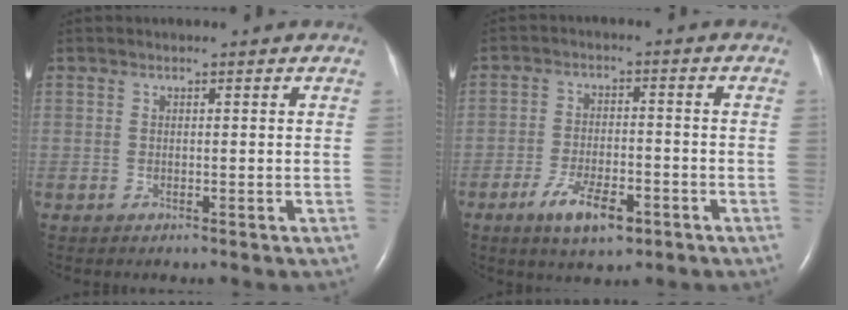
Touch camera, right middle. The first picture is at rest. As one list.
[{"total": 7.2, "force": [-4.1, 2.5, 5.3], "torque": [-0.102, -0.005, -0.065]}]